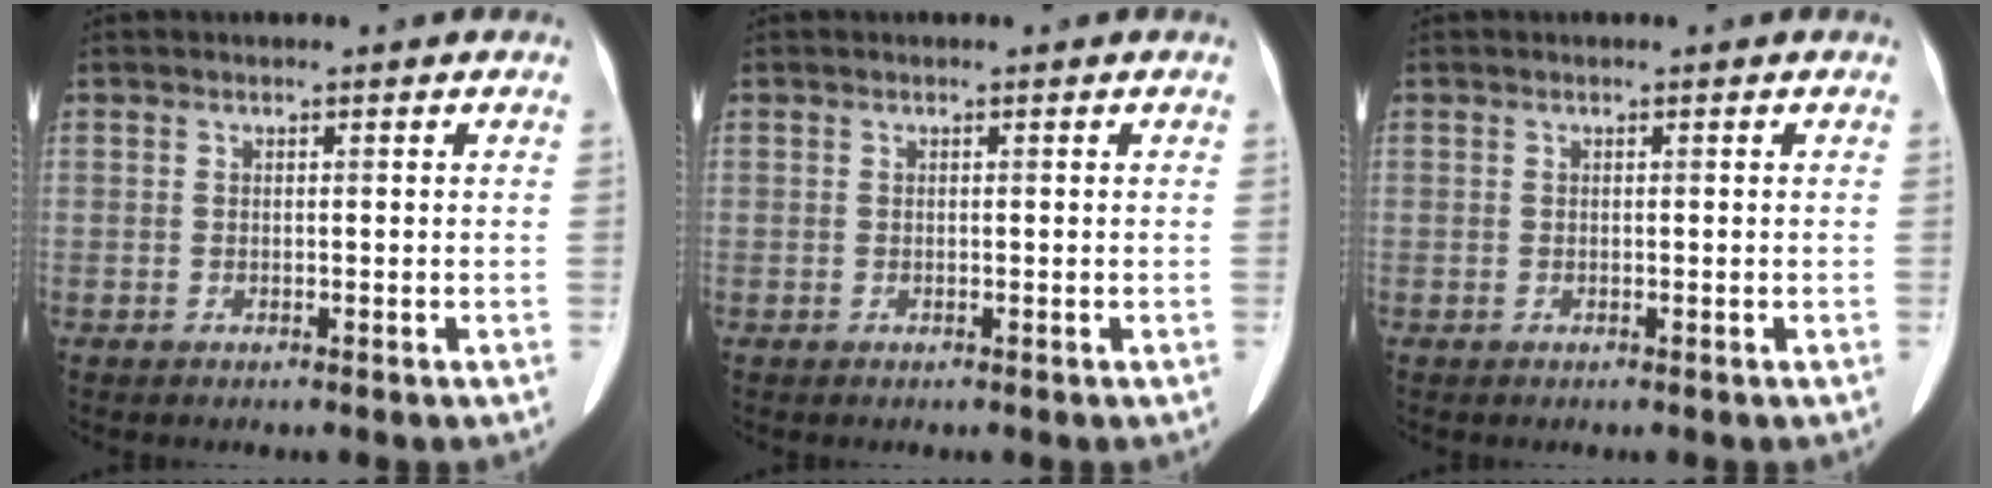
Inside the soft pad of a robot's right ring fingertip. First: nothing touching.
{"total": 0.0}
{"total": 0.0}